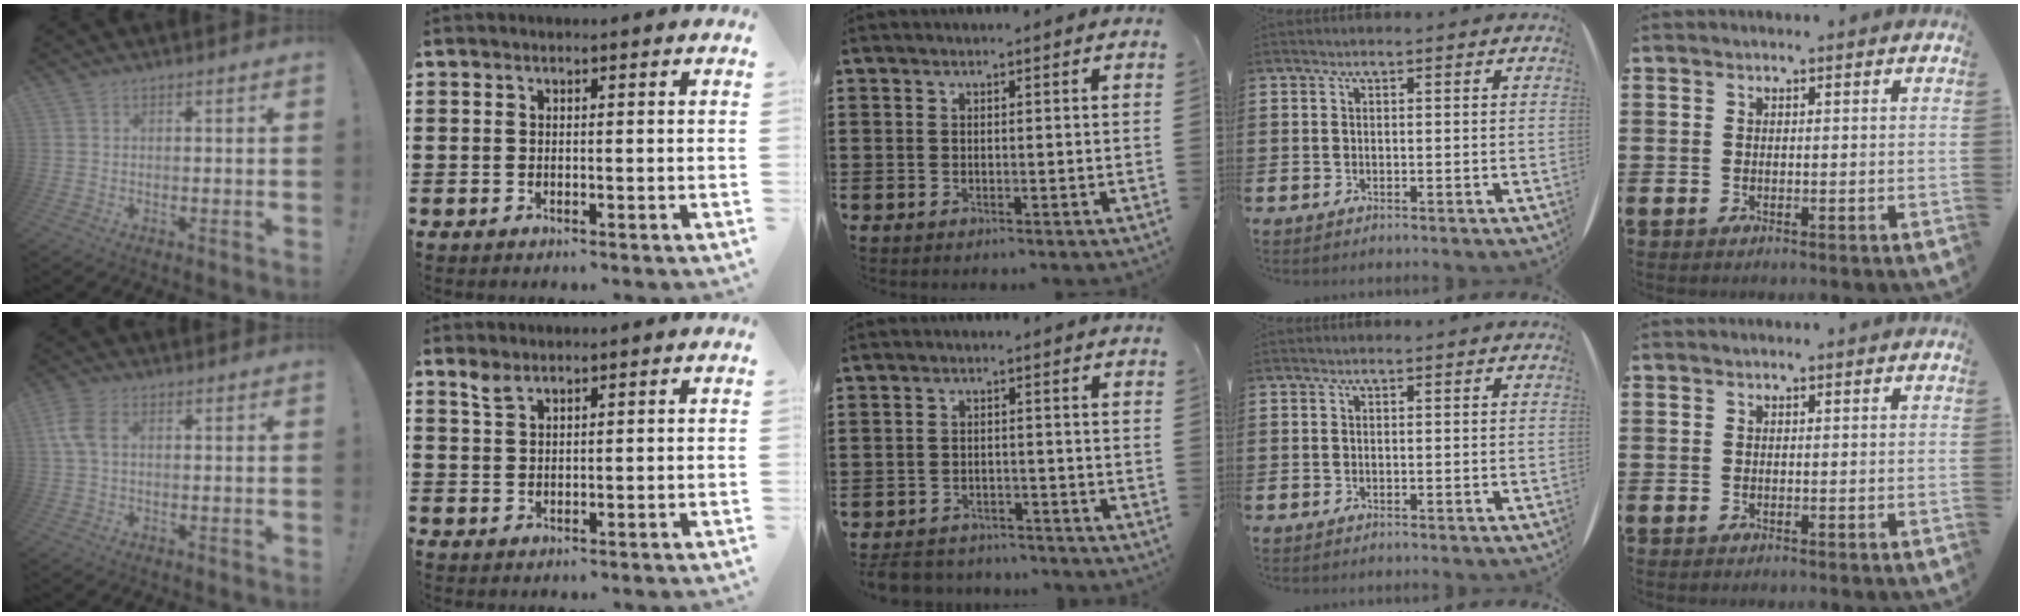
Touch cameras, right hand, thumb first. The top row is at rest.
{"thumb": {"total": 5.3, "force": [0.9, 3.0, 4.2], "torque": [-0.106, 0.005, 0.015]}, "index": {"total": 2.2, "force": [1.8, 0.7, 1.0], "torque": [-0.024, 0.001, 0.034]}, "middle": {"total": 3.2, "force": [-3.2, 0.6, 0.1], "torque": [-0.008, -0.001, -0.067]}}